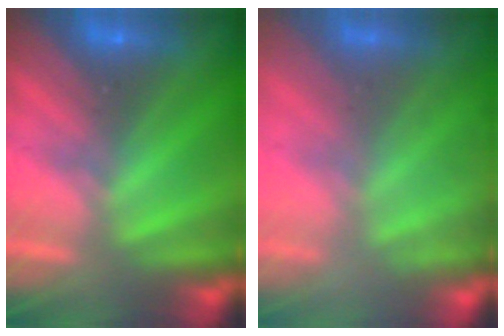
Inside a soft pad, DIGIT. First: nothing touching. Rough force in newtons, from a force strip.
{"total": 2.2}